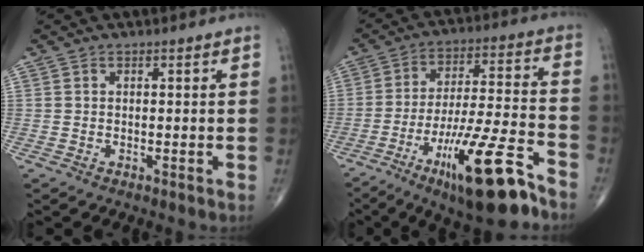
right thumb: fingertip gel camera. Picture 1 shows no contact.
{"total": 19.3, "force": [-11.3, 3.7, 15.2], "torque": [-0.265, 0.051, -0.187]}